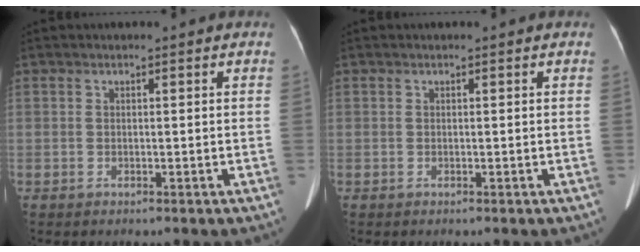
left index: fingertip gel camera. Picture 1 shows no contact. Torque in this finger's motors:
{"motor_torque": [0.00, 0.00, 0.00, 0.00]}